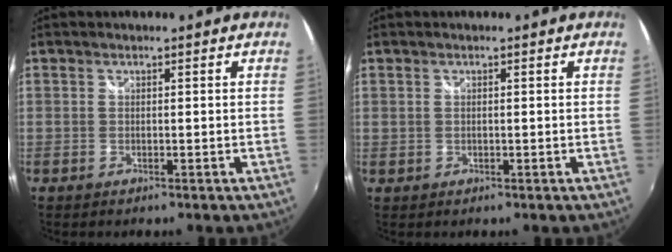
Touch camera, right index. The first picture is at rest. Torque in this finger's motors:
{"motor_torque": [-0.01, 0.05, 0.02, 0.00]}